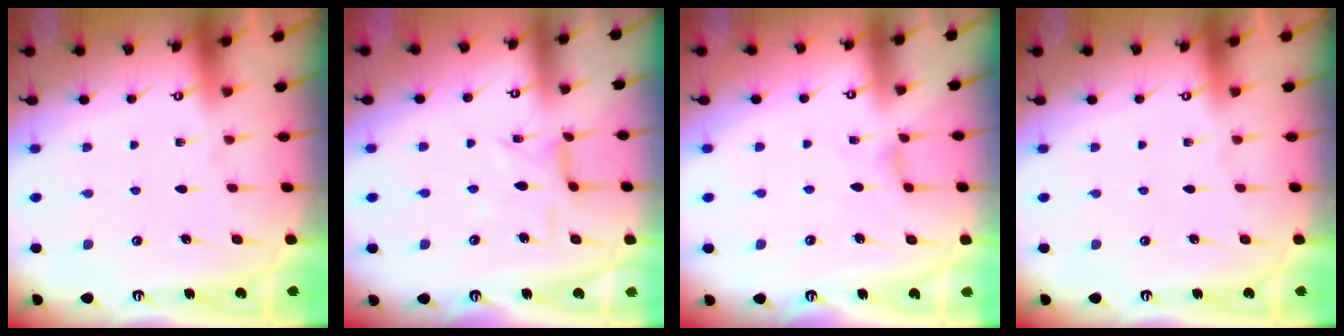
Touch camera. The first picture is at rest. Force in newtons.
{"total": 4.9, "press": 4.8, "slide": 0.4}
{"total": 1.3, "press": 1.3, "slide": 0.4}
{"total": 0.0}